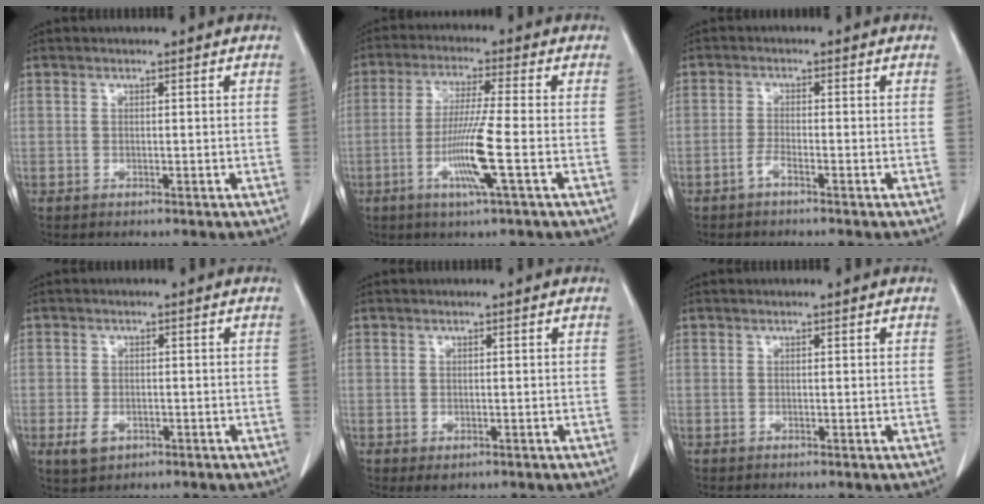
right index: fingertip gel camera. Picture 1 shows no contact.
{"total": 8.8, "force": [-2.7, -1.0, 8.3], "torque": [-0.165, -0.014, -0.055]}
{"total": 1.7, "force": [-1.3, 0.0, 1.1], "torque": [-0.025, 0.001, -0.028]}
{"total": 3.1, "force": [-1.3, 2.2, 1.8], "torque": [-0.038, -0.002, -0.013]}
{"total": 1.4, "force": [-0.5, 1.1, 0.7], "torque": [-0.006, 0.001, 0.000]}
{"total": 0.0}